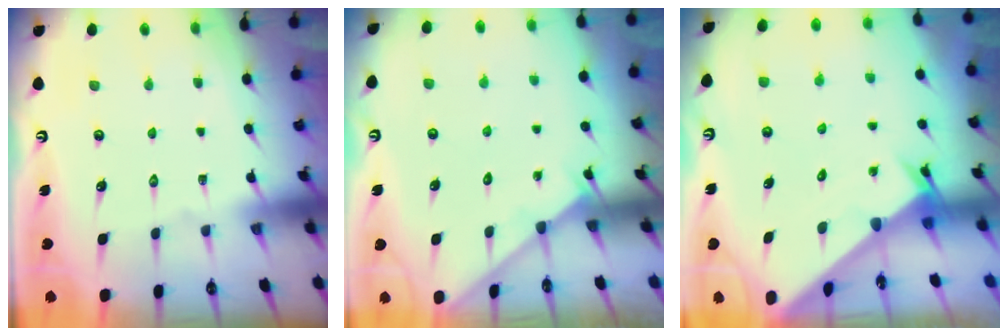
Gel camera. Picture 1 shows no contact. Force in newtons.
{"total": 2.8, "press": 2.8, "slide": 0.3}
{"total": 2.0, "press": 2.0, "slide": 0.1}